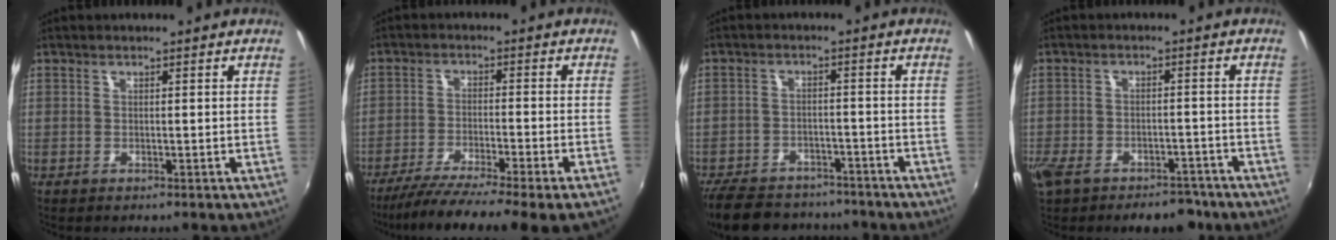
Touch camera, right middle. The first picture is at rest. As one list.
[{"total": 12.7, "force": [-10.6, -1.8, 6.8], "torque": [-0.126, -0.043, -0.167]}, {"total": 15.9, "force": [-13.1, 6.8, 5.8], "torque": [-0.145, 0.012, -0.187]}, {"total": 12.2, "force": [-8.8, 6.2, 5.6], "torque": [-0.141, -0.005, -0.126]}]